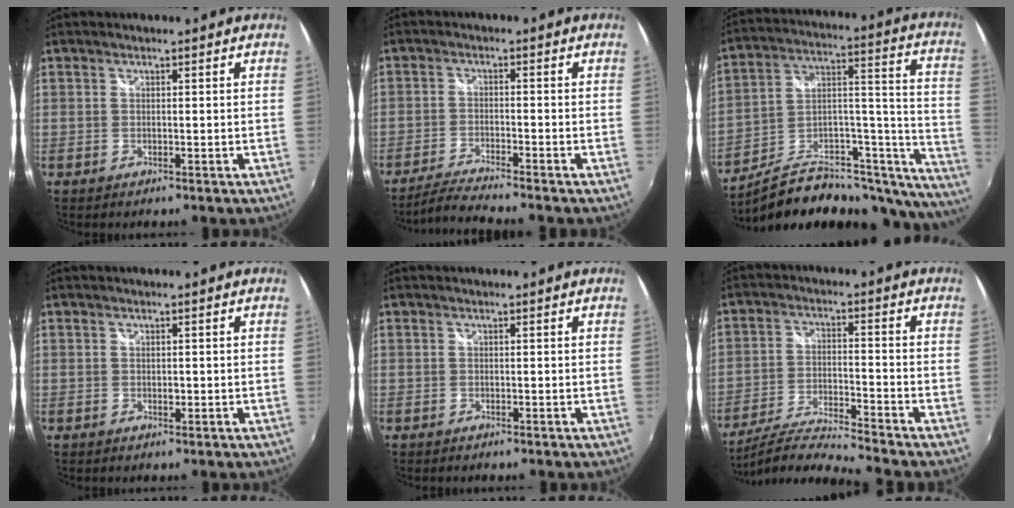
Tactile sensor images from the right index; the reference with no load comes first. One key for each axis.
{"total": 6.0, "fx": -5.5, "fy": -0.8, "fz": 2.4, "tx": -0.069, "ty": -0.011, "tz": -0.104}
{"total": 24.3, "fx": -15.9, "fy": 10.8, "fz": 14.9, "tx": -0.180, "ty": 0.039, "tz": -0.234}
{"total": 0.7, "fx": -0.1, "fy": 0.6, "fz": 0.4, "tx": -0.006, "ty": -0.002, "tz": -0.002}
{"total": 0.0}
{"total": 10.7, "fx": -9.8, "fy": -2.1, "fz": 3.6, "tx": -0.083, "ty": -0.011, "tz": -0.185}